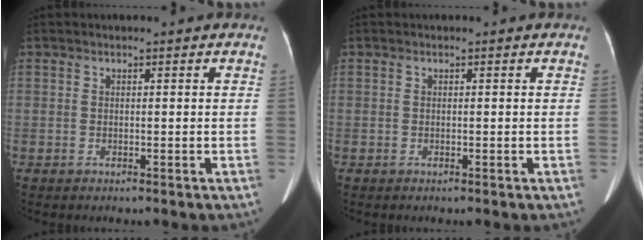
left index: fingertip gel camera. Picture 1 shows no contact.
{"total": 0.0}